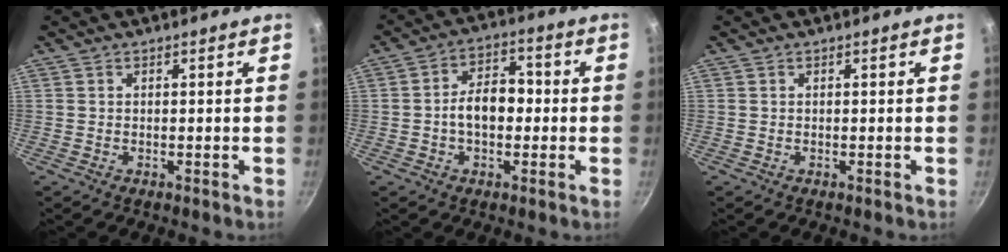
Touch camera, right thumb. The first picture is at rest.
{"total": 8.4, "force": [-0.8, 5.6, 6.3], "torque": [-0.068, 0.027, -0.020]}
{"total": 0.0}